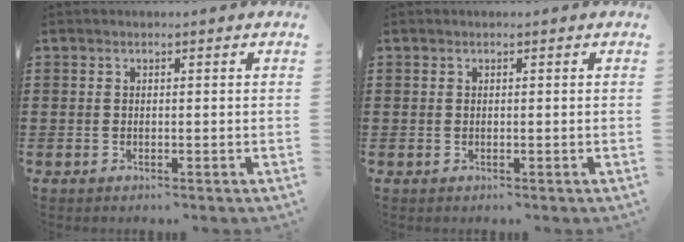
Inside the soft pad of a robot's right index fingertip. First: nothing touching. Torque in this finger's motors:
{"motor_torque": [0.00, 0.00, 0.00, -0.01]}